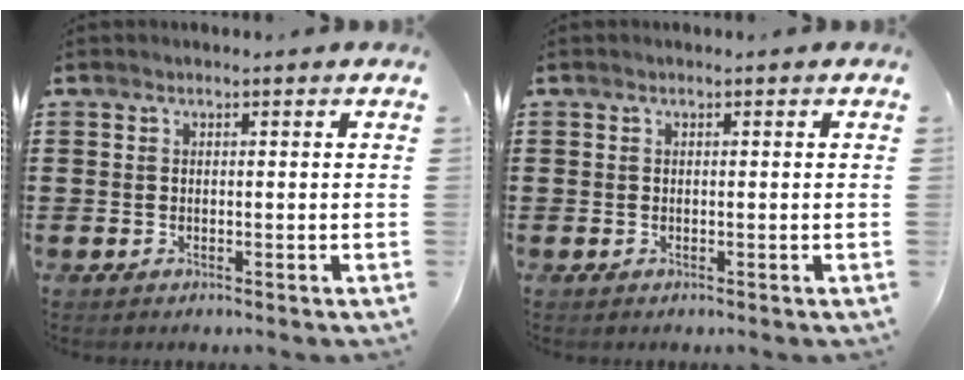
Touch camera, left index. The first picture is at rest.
{"total": 0.0}